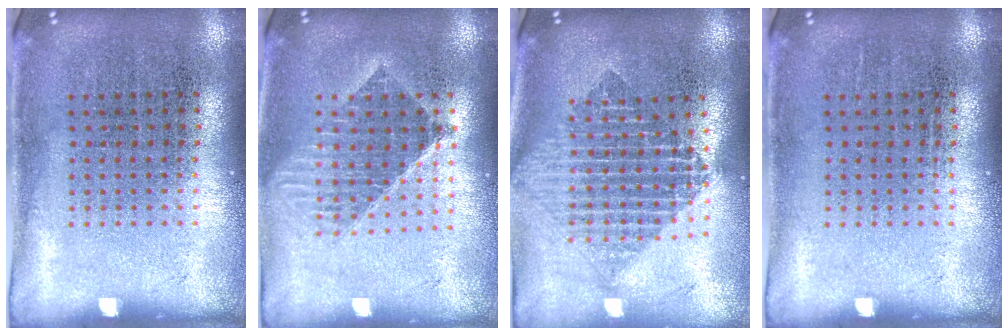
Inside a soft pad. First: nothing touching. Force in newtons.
{"total": 1.5, "press": 1.3, "slide": 0.8}
{"total": 2.0, "press": 1.7, "slide": 1.2}
{"total": 0.0}